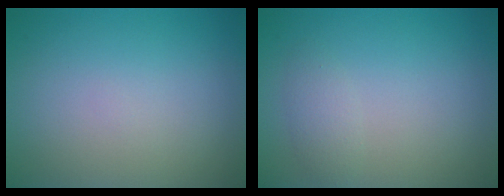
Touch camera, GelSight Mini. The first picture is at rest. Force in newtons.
{"total": 1.3, "press": 1.3, "slide": 0.1}